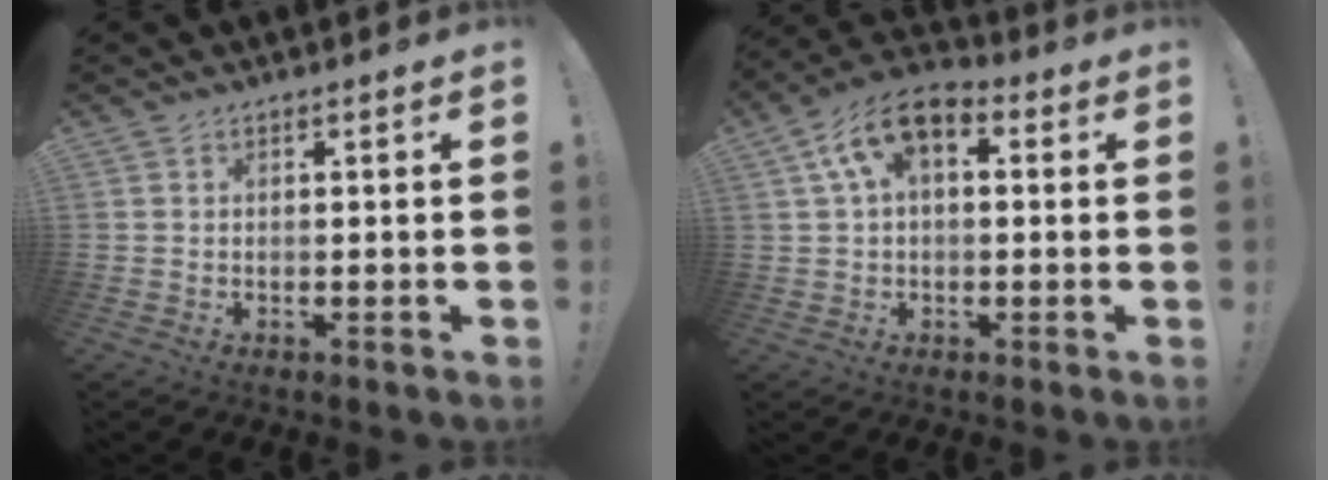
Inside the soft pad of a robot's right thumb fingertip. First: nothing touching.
{"total": 10.1, "force": [3.7, 5.6, 7.5], "torque": [-0.131, 0.000, 0.075]}